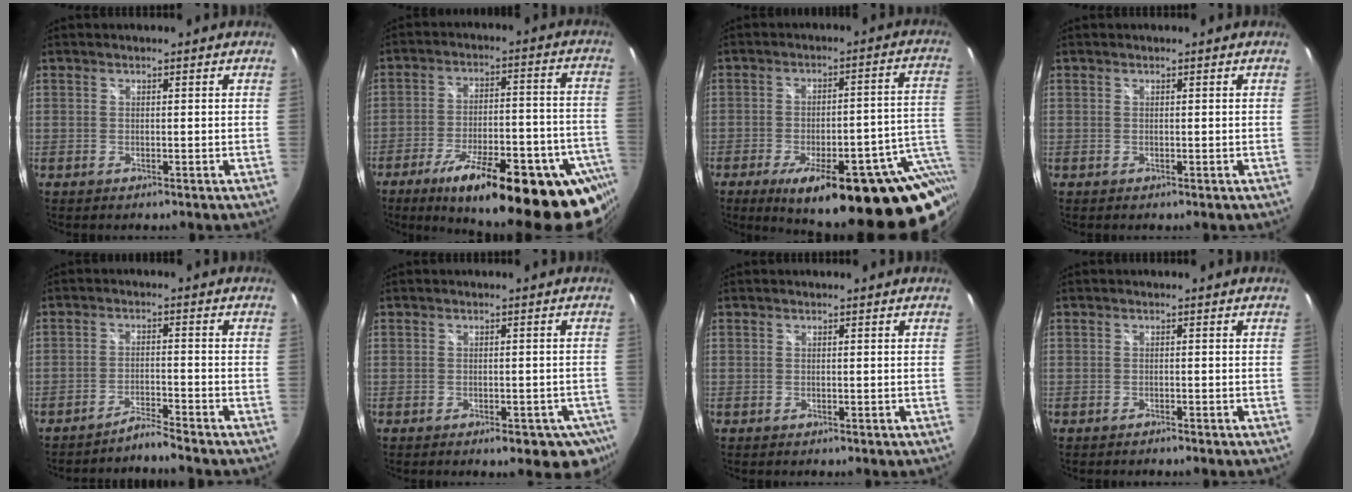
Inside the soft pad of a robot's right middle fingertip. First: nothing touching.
{"total": 29.2, "force": [-20.9, 7.6, 18.9], "torque": [-0.252, -0.022, -0.284]}
{"total": 26.5, "force": [-15.6, 6.7, 20.4], "torque": [-0.251, -0.013, -0.199]}
{"total": 0.0}
{"total": 3.4, "force": [-3.2, -1.1, 0.1], "torque": [-0.022, 0.006, -0.057]}
{"total": 8.6, "force": [-5.2, 3.9, 5.6], "torque": [-0.085, -0.019, -0.057]}
{"total": 0.0}
{"total": 0.9, "force": [-0.8, 0.2, 0.3], "torque": [-0.008, -0.004, -0.015]}